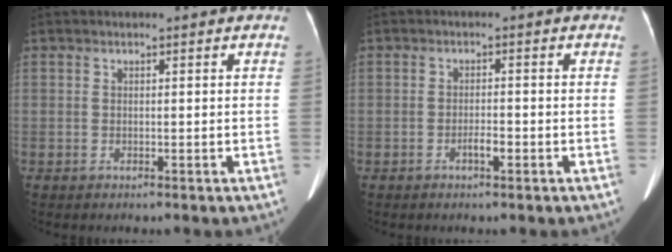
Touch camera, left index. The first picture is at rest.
{"total": 1.8, "force": [-1.1, 0.4, 1.4], "torque": [-0.024, 0.001, -0.019]}